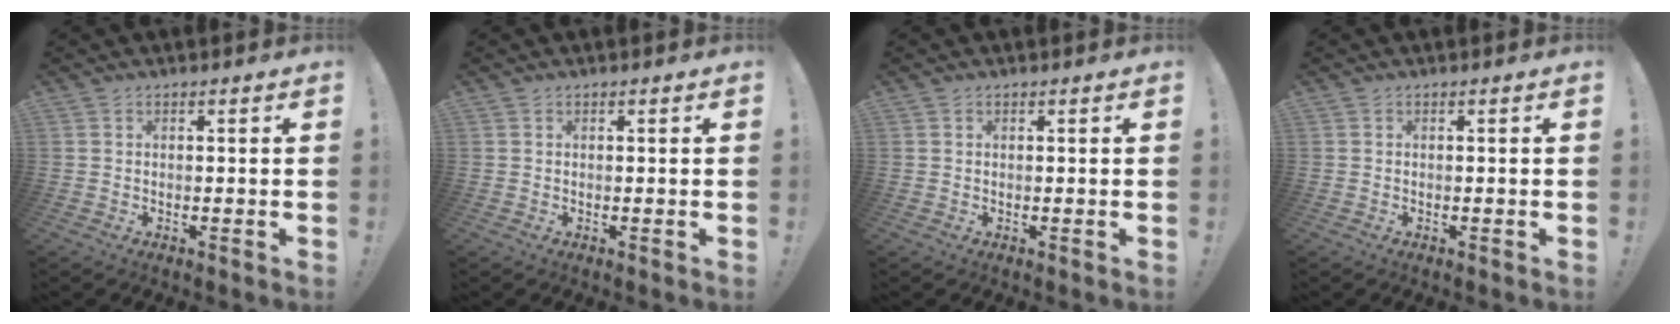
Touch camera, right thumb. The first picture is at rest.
{"total": 0.0}
{"total": 0.0}
{"total": 0.0}